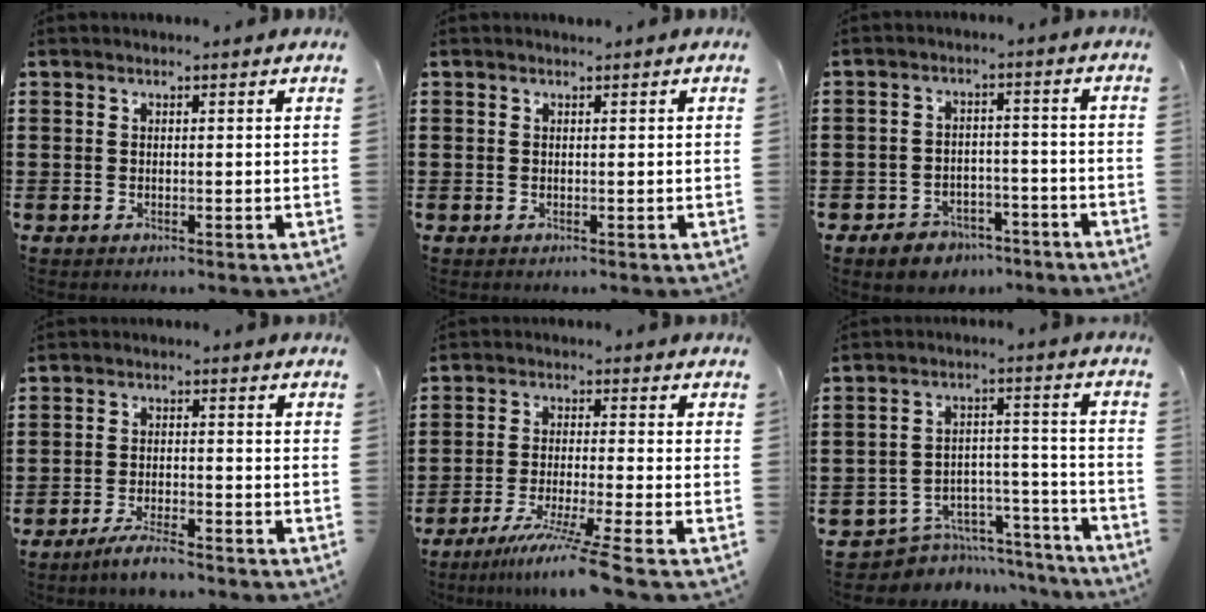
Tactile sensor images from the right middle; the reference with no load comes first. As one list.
[{"total": 0.0}, {"total": 4.1, "force": [-3.8, 1.6, 0.5], "torque": [-0.021, 0.009, -0.079]}, {"total": 3.8, "force": [-3.3, 0.3, 1.8], "torque": [-0.044, -0.002, -0.066]}, {"total": 6.4, "force": [-5.1, -1.3, 3.6], "torque": [-0.068, -0.025, -0.099]}, {"total": 5.5, "force": [-5.0, 2.4, 0.3], "torque": [-0.011, 0.016, -0.099]}]